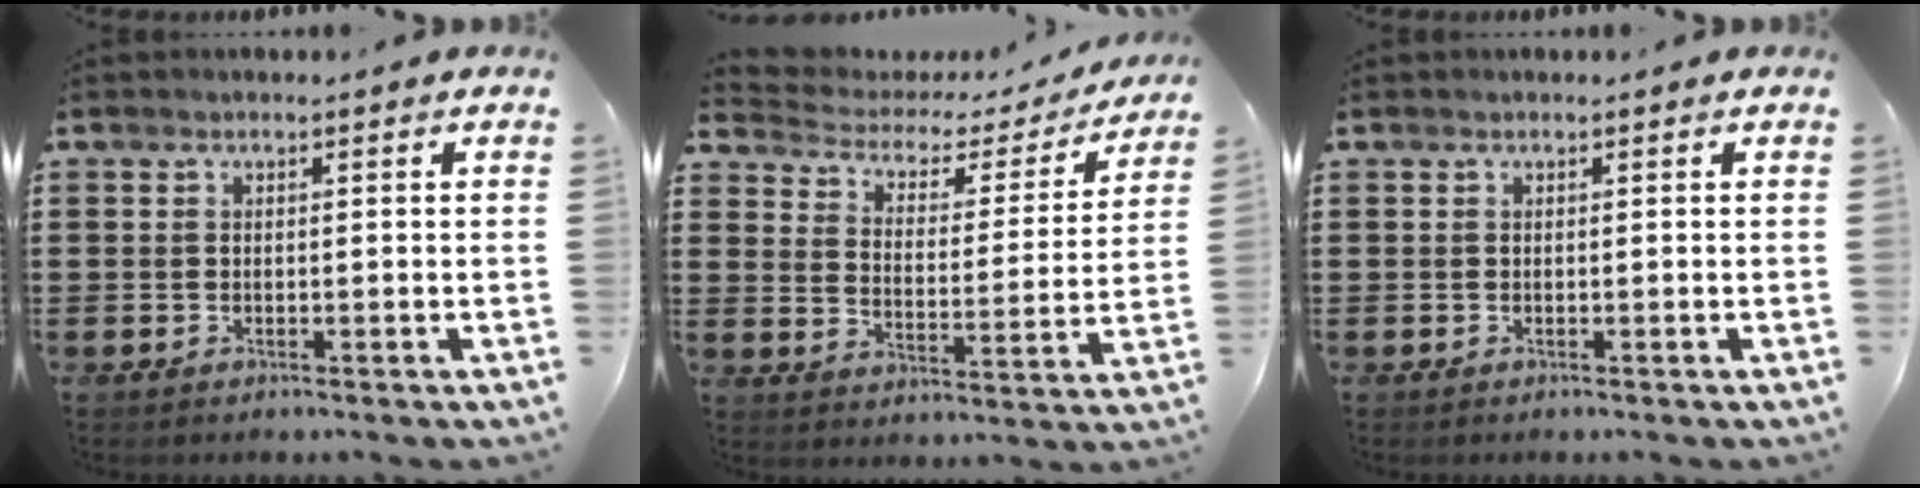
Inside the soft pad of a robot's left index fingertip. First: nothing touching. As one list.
[{"total": 3.2, "force": [2.3, 1.8, 1.2], "torque": [-0.043, -0.015, 0.030]}, {"total": 0.0}]